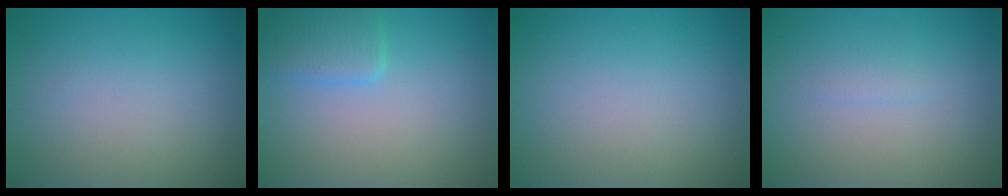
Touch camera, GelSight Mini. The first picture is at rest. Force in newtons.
{"total": 2.6, "press": 2.5, "slide": 0.3}
{"total": 0.0}
{"total": 0.7, "press": 0.7, "slide": 0.0}